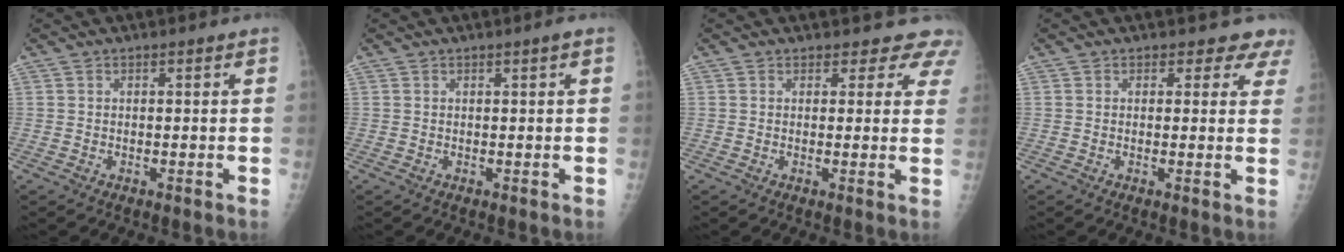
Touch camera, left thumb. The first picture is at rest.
{"total": 0.7, "force": [0.3, -0.2, 0.6], "torque": [-0.013, -0.001, 0.005]}
{"total": 5.4, "force": [4.7, 2.6, -0.3], "torque": [0.052, -0.021, 0.024]}
{"total": 4.1, "force": [3.4, 2.2, -0.1], "torque": [0.040, -0.016, 0.013]}